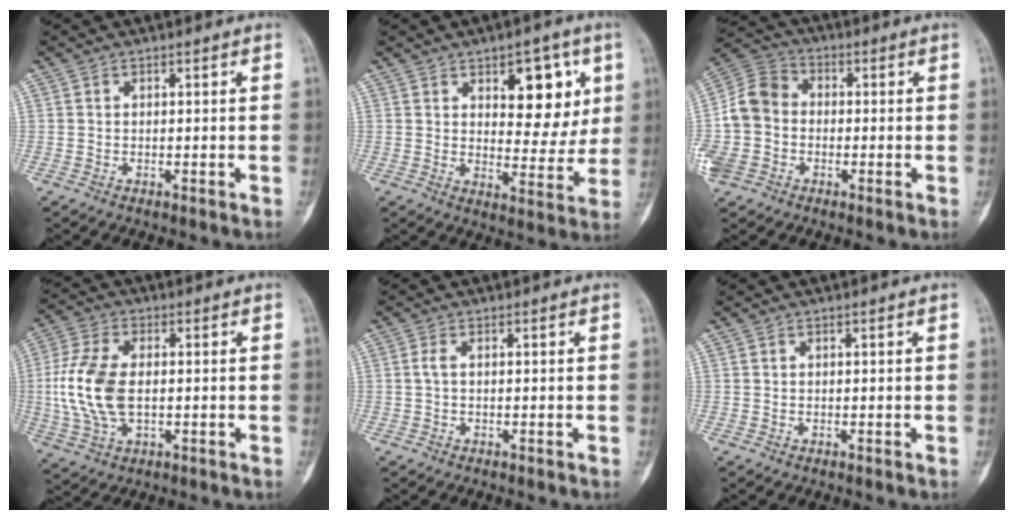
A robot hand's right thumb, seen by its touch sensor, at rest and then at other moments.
{"total": 12.1, "force": [4.7, 6.4, 9.1], "torque": [-0.074, -0.021, 0.067]}
{"total": 12.3, "force": [-2.1, 10.2, 6.7], "torque": [-0.139, 0.033, -0.049]}
{"total": 12.2, "force": [-0.5, 6.9, 10.1], "torque": [-0.229, 0.005, -0.010]}
{"total": 1.1, "force": [0.0, 0.4, 1.1], "torque": [-0.027, -0.001, -0.002]}
{"total": 0.0}